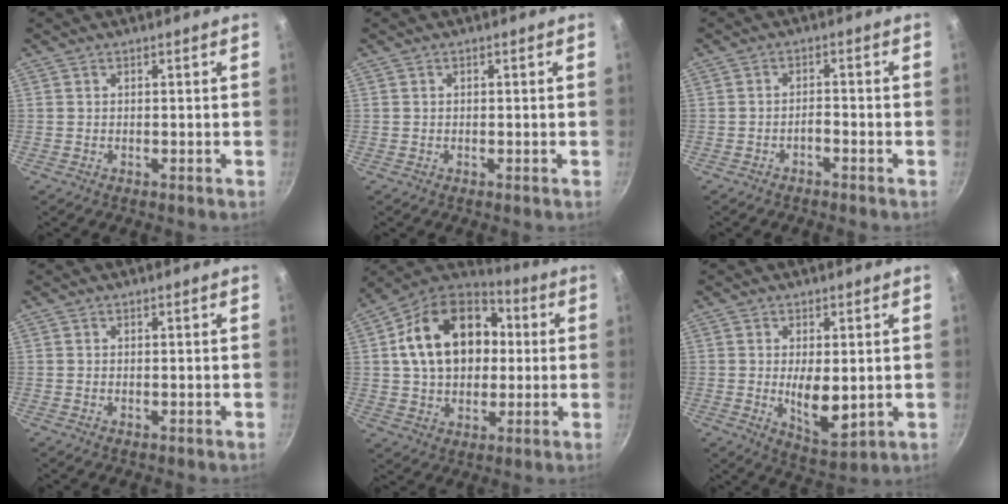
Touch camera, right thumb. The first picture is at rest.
{"total": 0.0}
{"total": 1.8, "force": [-1.4, 0.5, 1.1], "torque": [-0.014, 0.017, -0.023]}
{"total": 0.0}
{"total": 21.3, "force": [3.4, 15.2, 14.5], "torque": [-0.218, 0.029, 0.048]}
{"total": 8.6, "force": [-0.2, 3.8, 7.7], "torque": [-0.121, -0.021, 0.010]}